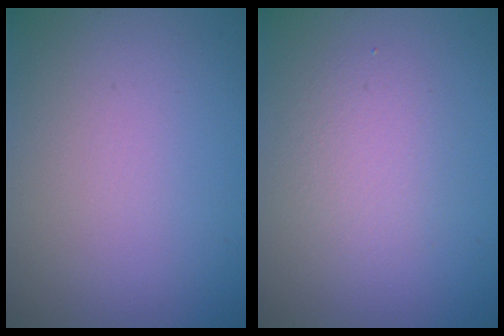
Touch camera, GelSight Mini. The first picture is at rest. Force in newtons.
{"total": 2.4, "press": 2.4, "slide": 0.1}